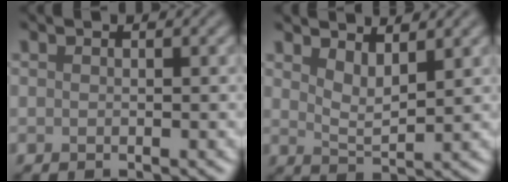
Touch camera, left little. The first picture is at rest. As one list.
[{"total": 2.8, "force": [1.9, 0.8, 1.9], "torque": [-0.035, -0.011, 0.038]}]